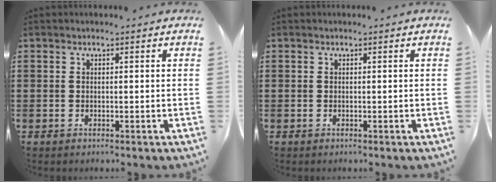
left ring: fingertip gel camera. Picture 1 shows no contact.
{"total": 0.0}